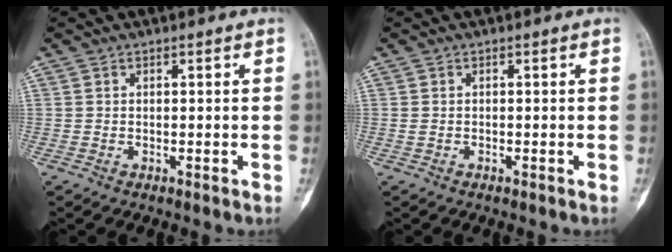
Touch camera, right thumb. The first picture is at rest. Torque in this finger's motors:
{"motor_torque": [0.42, 0.48, -0.08, -0.40, 0.06]}